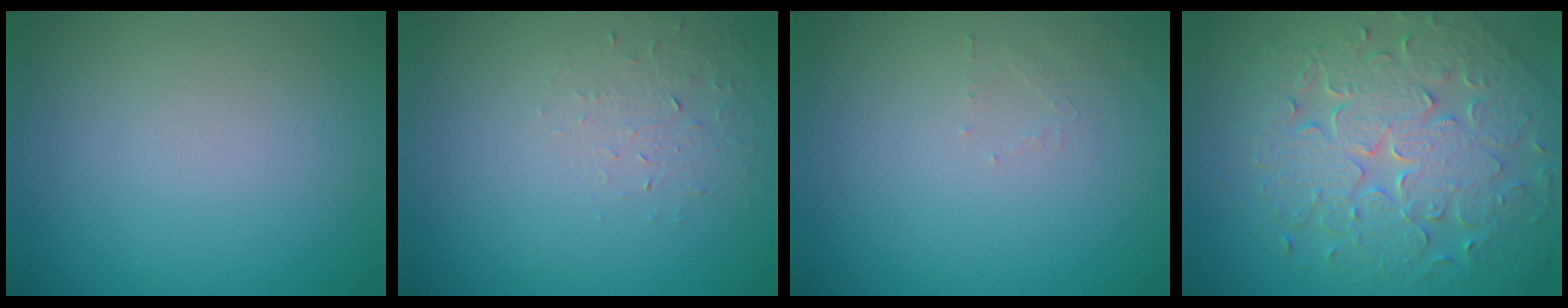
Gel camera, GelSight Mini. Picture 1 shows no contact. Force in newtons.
{"total": 1.3, "press": 0.6, "slide": 1.2}
{"total": 1.0, "press": 1.0, "slide": 0.2}
{"total": 8.7, "press": 6.3, "slide": 6.1}